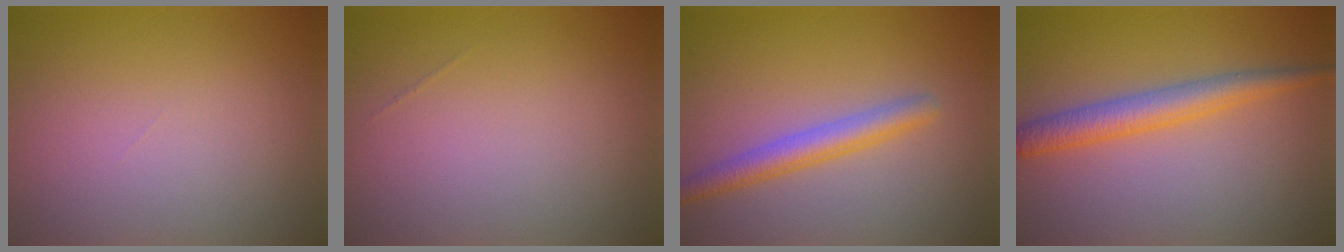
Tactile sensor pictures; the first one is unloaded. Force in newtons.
{"total": 0.0}
{"total": 2.8, "press": 2.8, "slide": 0.1}
{"total": 3.4, "press": 3.4, "slide": 0.0}